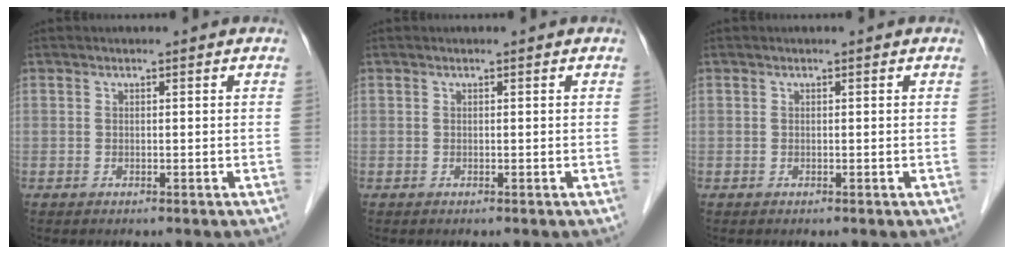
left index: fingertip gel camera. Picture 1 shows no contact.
{"total": 0.0}
{"total": 0.0}